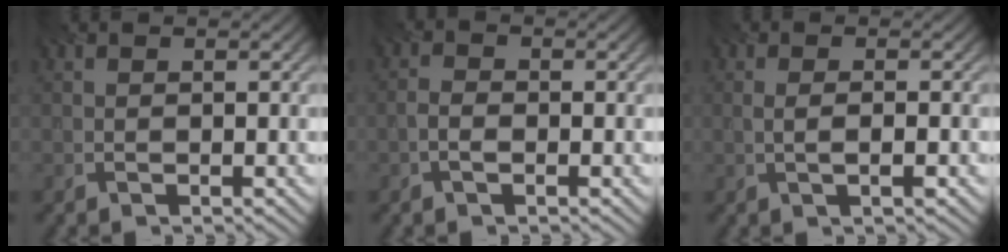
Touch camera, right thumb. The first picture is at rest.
{"total": 1.9, "force": [-0.8, 1.0, 1.4], "torque": [-0.030, 0.002, -0.020]}
{"total": 2.0, "force": [-0.2, 0.4, 1.9], "torque": [-0.038, -0.001, -0.005]}